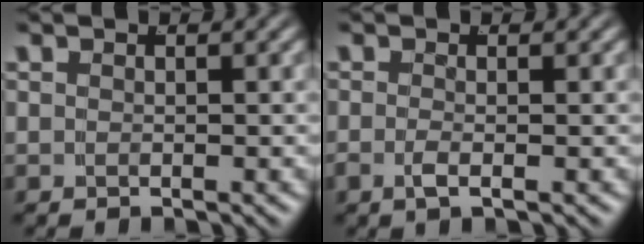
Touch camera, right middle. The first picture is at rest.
{"total": 1.2, "force": [-0.8, 0.1, 0.9], "torque": [-0.026, -0.008, -0.010]}